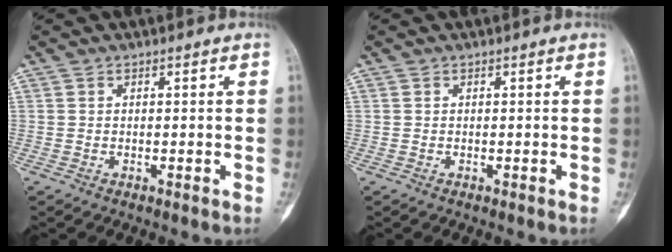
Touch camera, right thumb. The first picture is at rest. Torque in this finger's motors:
{"motor_torque": [0.00, 0.00, 0.11, -0.06, 0.00]}